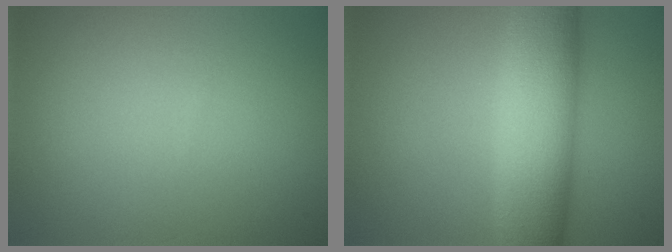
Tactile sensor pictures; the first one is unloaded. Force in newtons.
{"total": 9.4, "press": 9.4, "slide": 0.3}